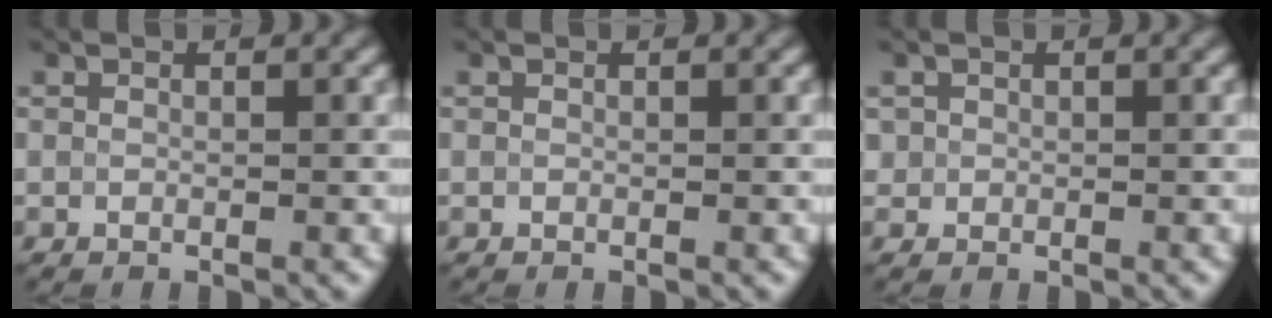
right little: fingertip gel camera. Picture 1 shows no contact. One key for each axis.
{"total": 0.0}
{"total": 0.8, "fx": 0.2, "fy": 0.8, "fz": -0.1, "tx": 0.011, "ty": -0.003, "tz": 0.004}